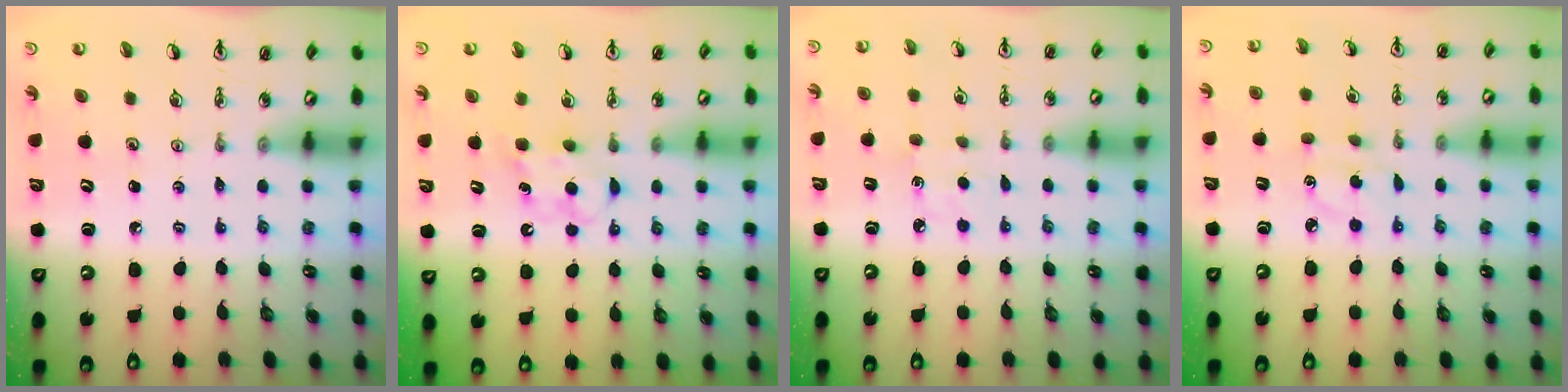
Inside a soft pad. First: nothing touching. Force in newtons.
{"total": 6.7, "press": 6.5, "slide": 1.4}
{"total": 3.5, "press": 3.4, "slide": 0.5}
{"total": 3.1, "press": 3.0, "slide": 0.8}